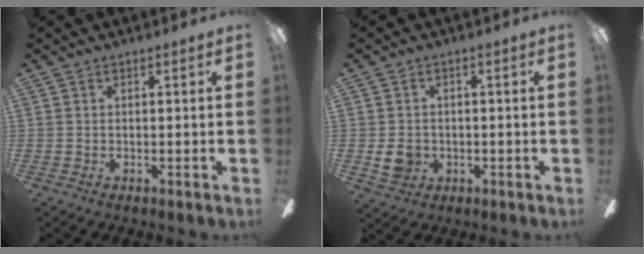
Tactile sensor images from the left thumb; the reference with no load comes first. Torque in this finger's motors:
{"motor_torque": [-0.35, 0.75, 0.14, -0.22, 0.00]}